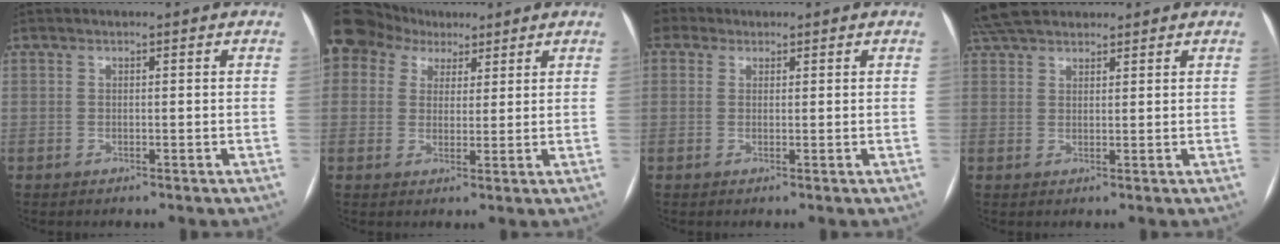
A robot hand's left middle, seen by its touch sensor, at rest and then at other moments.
{"total": 15.8, "force": [8.8, 12.1, 5.3], "torque": [-0.175, 0.072, 0.168]}
{"total": 2.3, "force": [1.5, 1.8, 0.3], "torque": [-0.021, 0.017, 0.033]}
{"total": 7.9, "force": [6.9, 2.7, 2.8], "torque": [-0.050, 0.034, 0.128]}